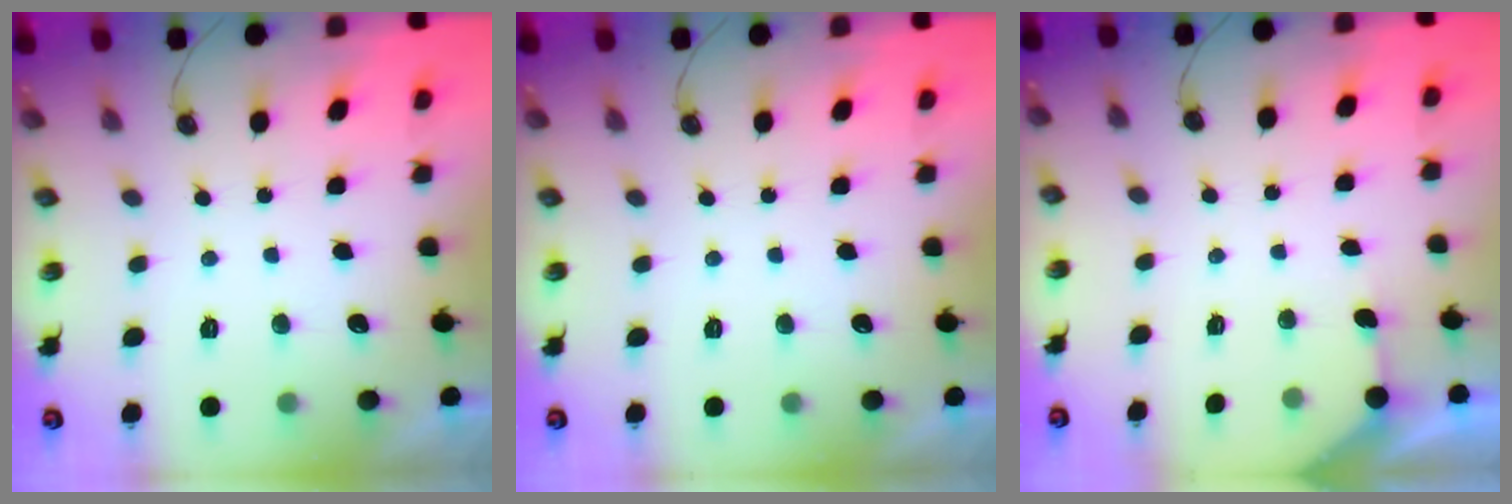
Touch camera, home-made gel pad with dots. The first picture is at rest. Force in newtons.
{"total": 0.0}
{"total": 2.7, "press": 2.7, "slide": 0.3}